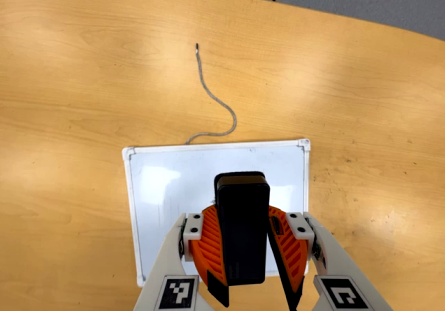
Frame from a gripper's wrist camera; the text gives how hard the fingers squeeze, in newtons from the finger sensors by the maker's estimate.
{"total": 9.0, "left": 9.3, "right": 8.7}